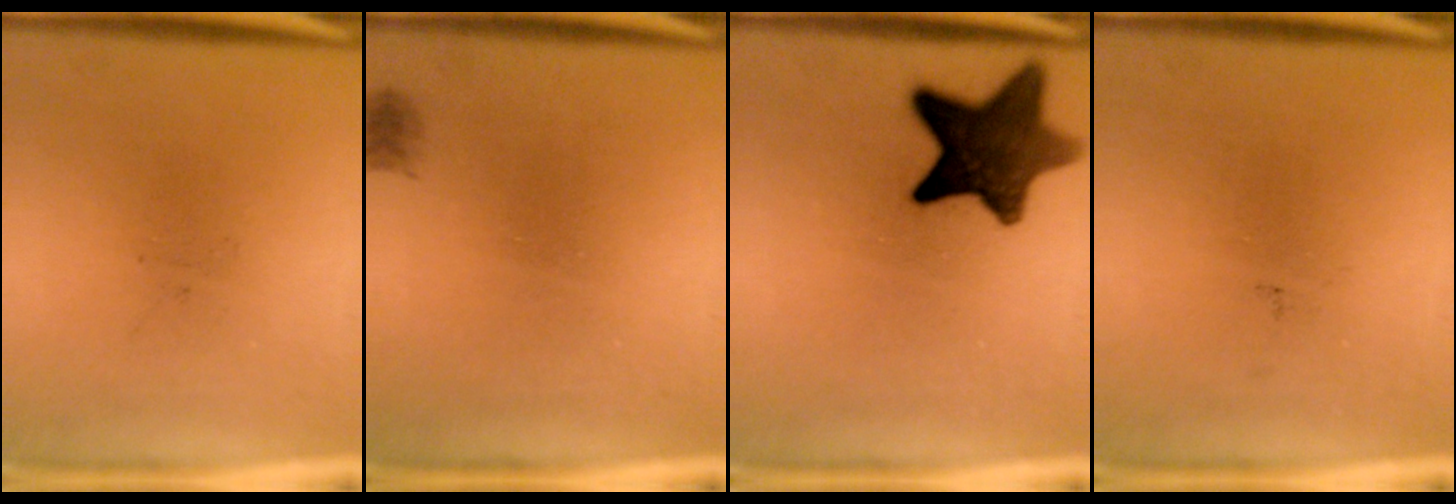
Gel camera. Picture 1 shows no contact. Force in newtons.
{"total": 1.1}
{"total": 11.7}
{"total": 0.0}